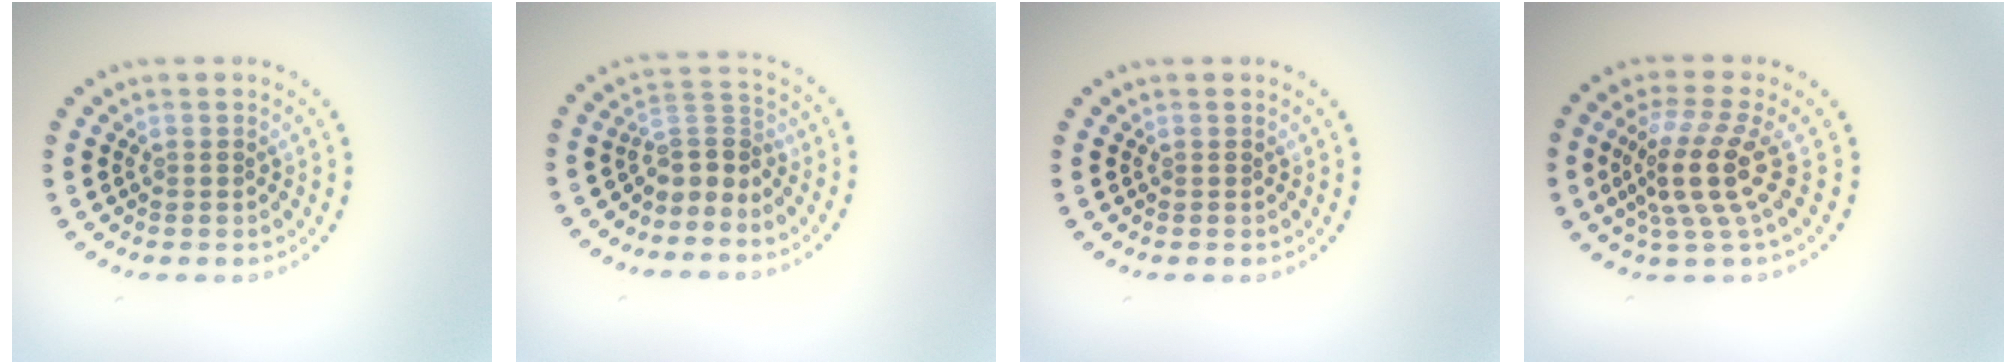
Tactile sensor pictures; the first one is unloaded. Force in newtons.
{"total": 3.0, "press": 2.1, "slide": 2.2}
{"total": 0.0}
{"total": 4.7, "press": 3.5, "slide": 3.2}